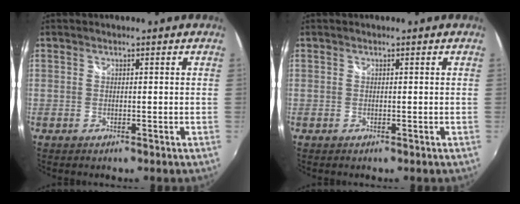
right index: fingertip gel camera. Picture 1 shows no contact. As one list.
[{"total": 0.0}]